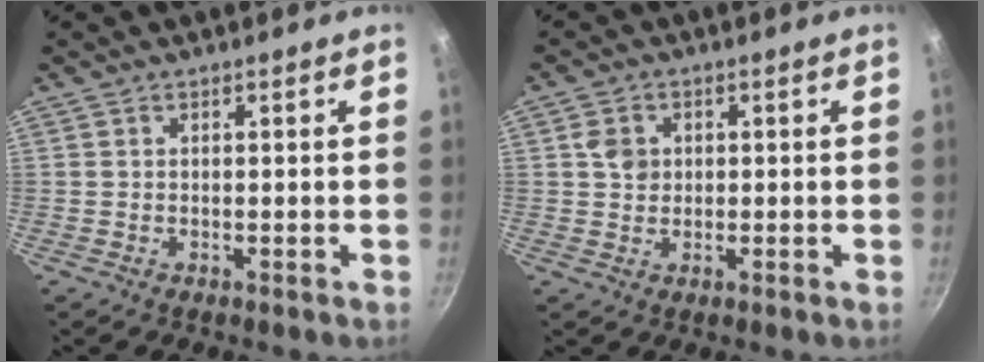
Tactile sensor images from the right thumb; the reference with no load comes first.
{"total": 3.2, "force": [0.5, 2.8, 1.5], "torque": [-0.017, 0.002, 0.004]}